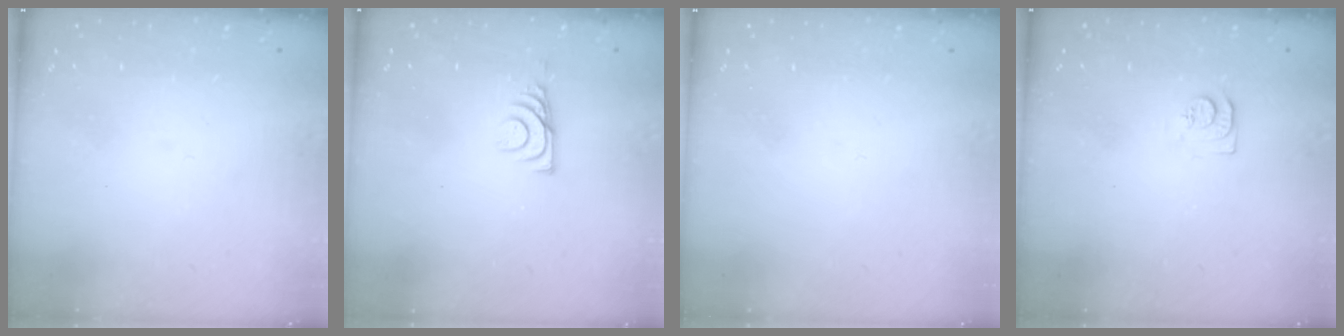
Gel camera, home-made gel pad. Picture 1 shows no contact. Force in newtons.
{"total": 6.9, "press": 6.8, "slide": 0.8}
{"total": 1.5, "press": 1.5, "slide": 0.1}
{"total": 8.2, "press": 8.2, "slide": 0.9}